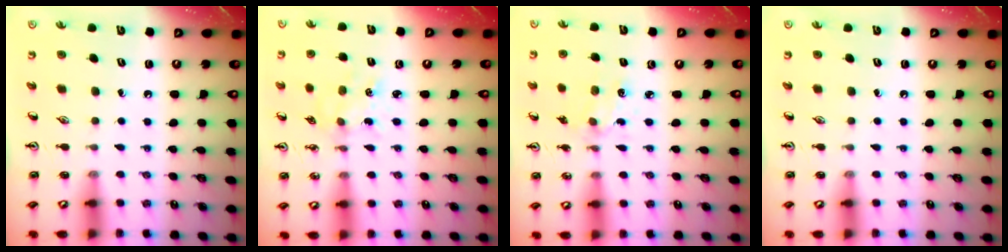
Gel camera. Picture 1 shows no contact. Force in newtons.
{"total": 4.2, "press": 4.2, "slide": 0.4}
{"total": 2.4, "press": 2.4, "slide": 0.6}
{"total": 0.0}